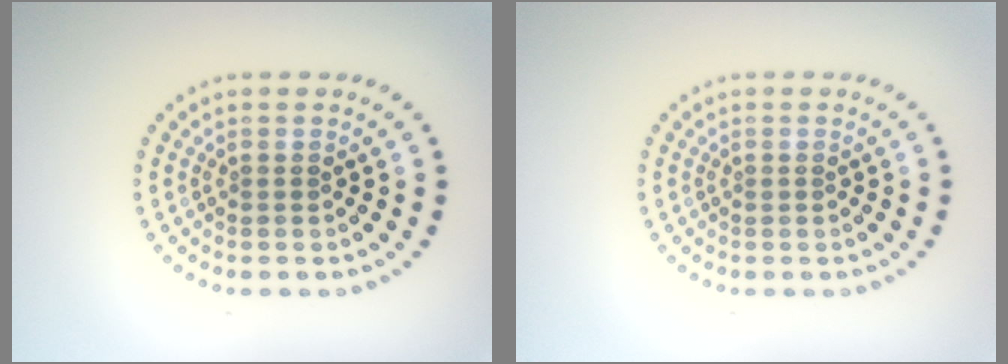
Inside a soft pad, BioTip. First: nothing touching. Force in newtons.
{"total": 0.0}